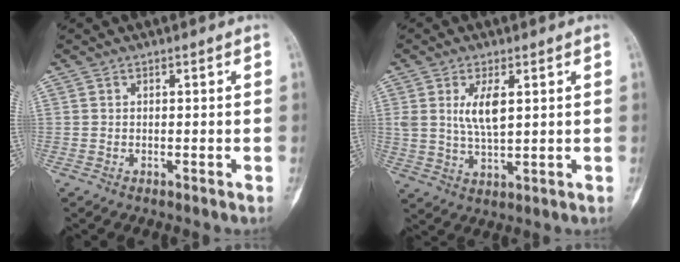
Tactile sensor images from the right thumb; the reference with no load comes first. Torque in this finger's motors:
{"motor_torque": [0.06, 0.24, 0.67, 0.23, 0.12]}